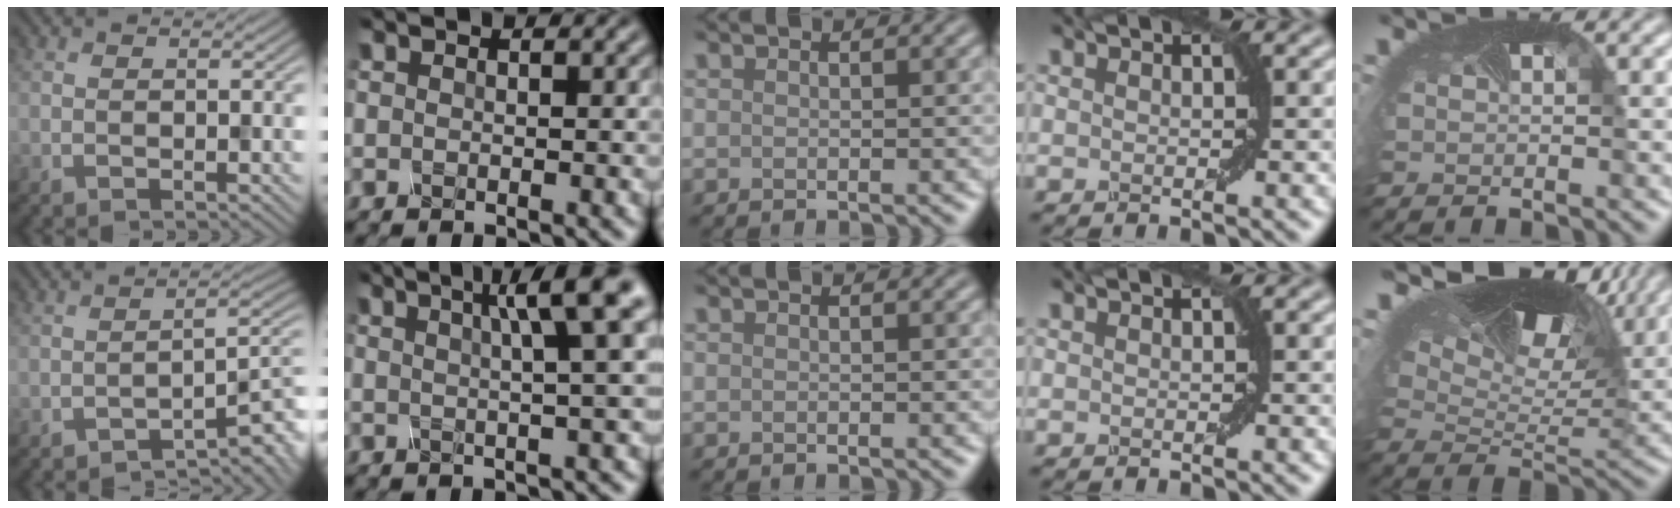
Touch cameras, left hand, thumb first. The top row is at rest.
{"thumb": {"total": 4.8, "force": [-3.4, 1.0, 3.3], "torque": [-0.044, 0.007, -0.058]}, "index": {"total": 6.3, "force": [2.1, 1.2, 5.9], "torque": [-0.058, 0.027, 0.022]}, "little": {"total": 10.8, "force": [7.6, 4.6, 6.1], "torque": [-0.132, 0.007, 0.132]}}